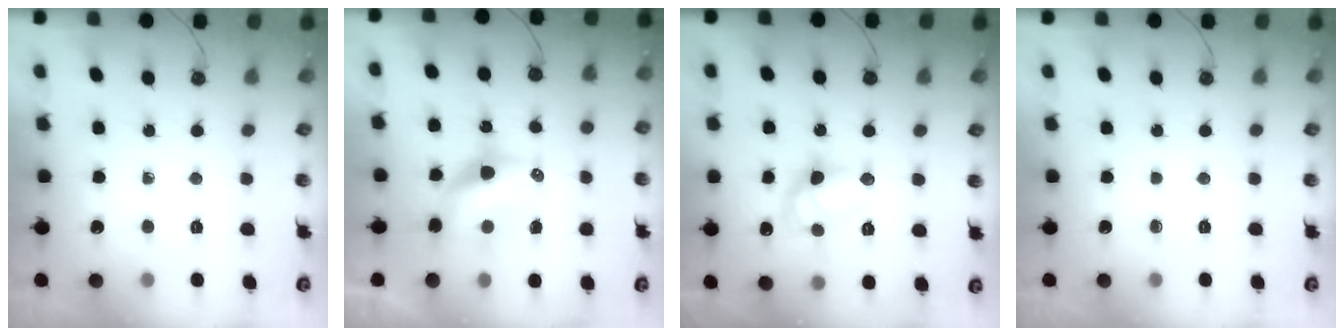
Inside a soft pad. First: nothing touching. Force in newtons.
{"total": 8.6, "press": 8.6, "slide": 0.4}
{"total": 11.5, "press": 11.4, "slide": 1.0}
{"total": 0.0}